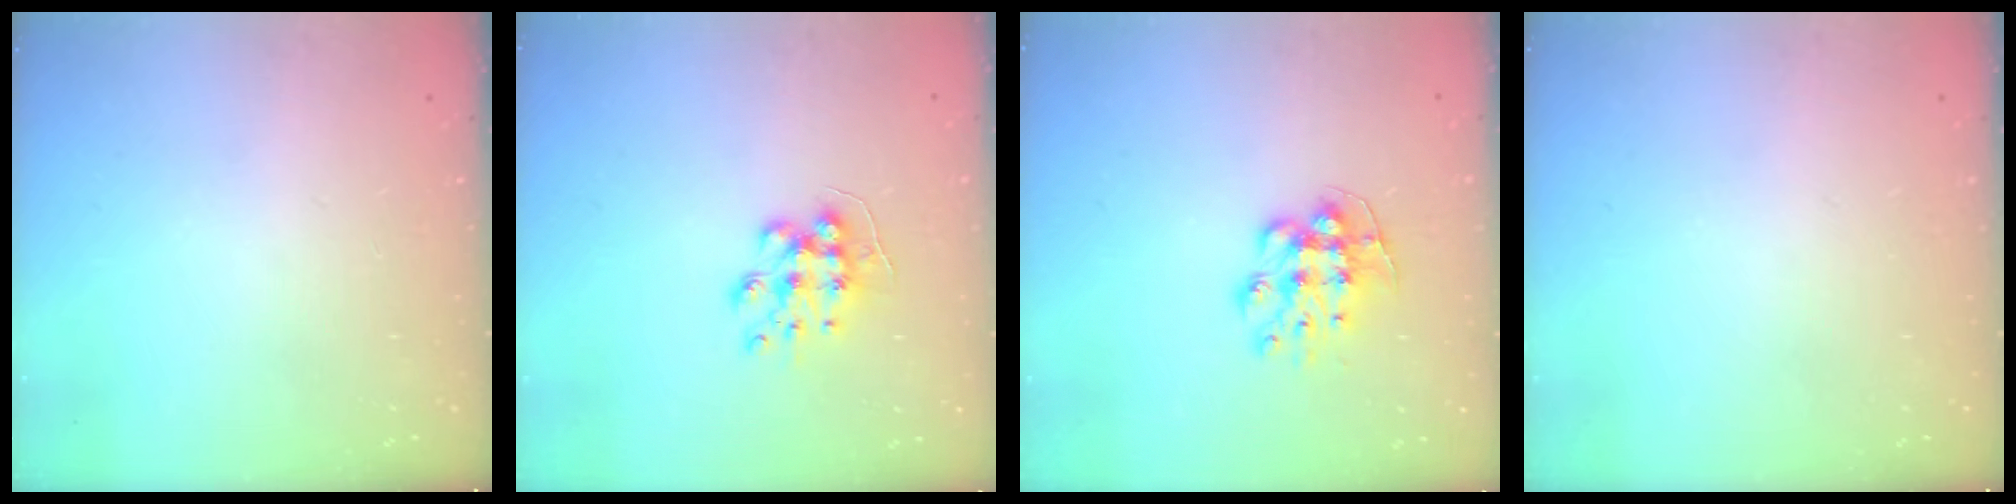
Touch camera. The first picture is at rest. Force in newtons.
{"total": 9.8, "press": 9.8, "slide": 0.3}
{"total": 9.3, "press": 9.3, "slide": 0.3}
{"total": 0.0}